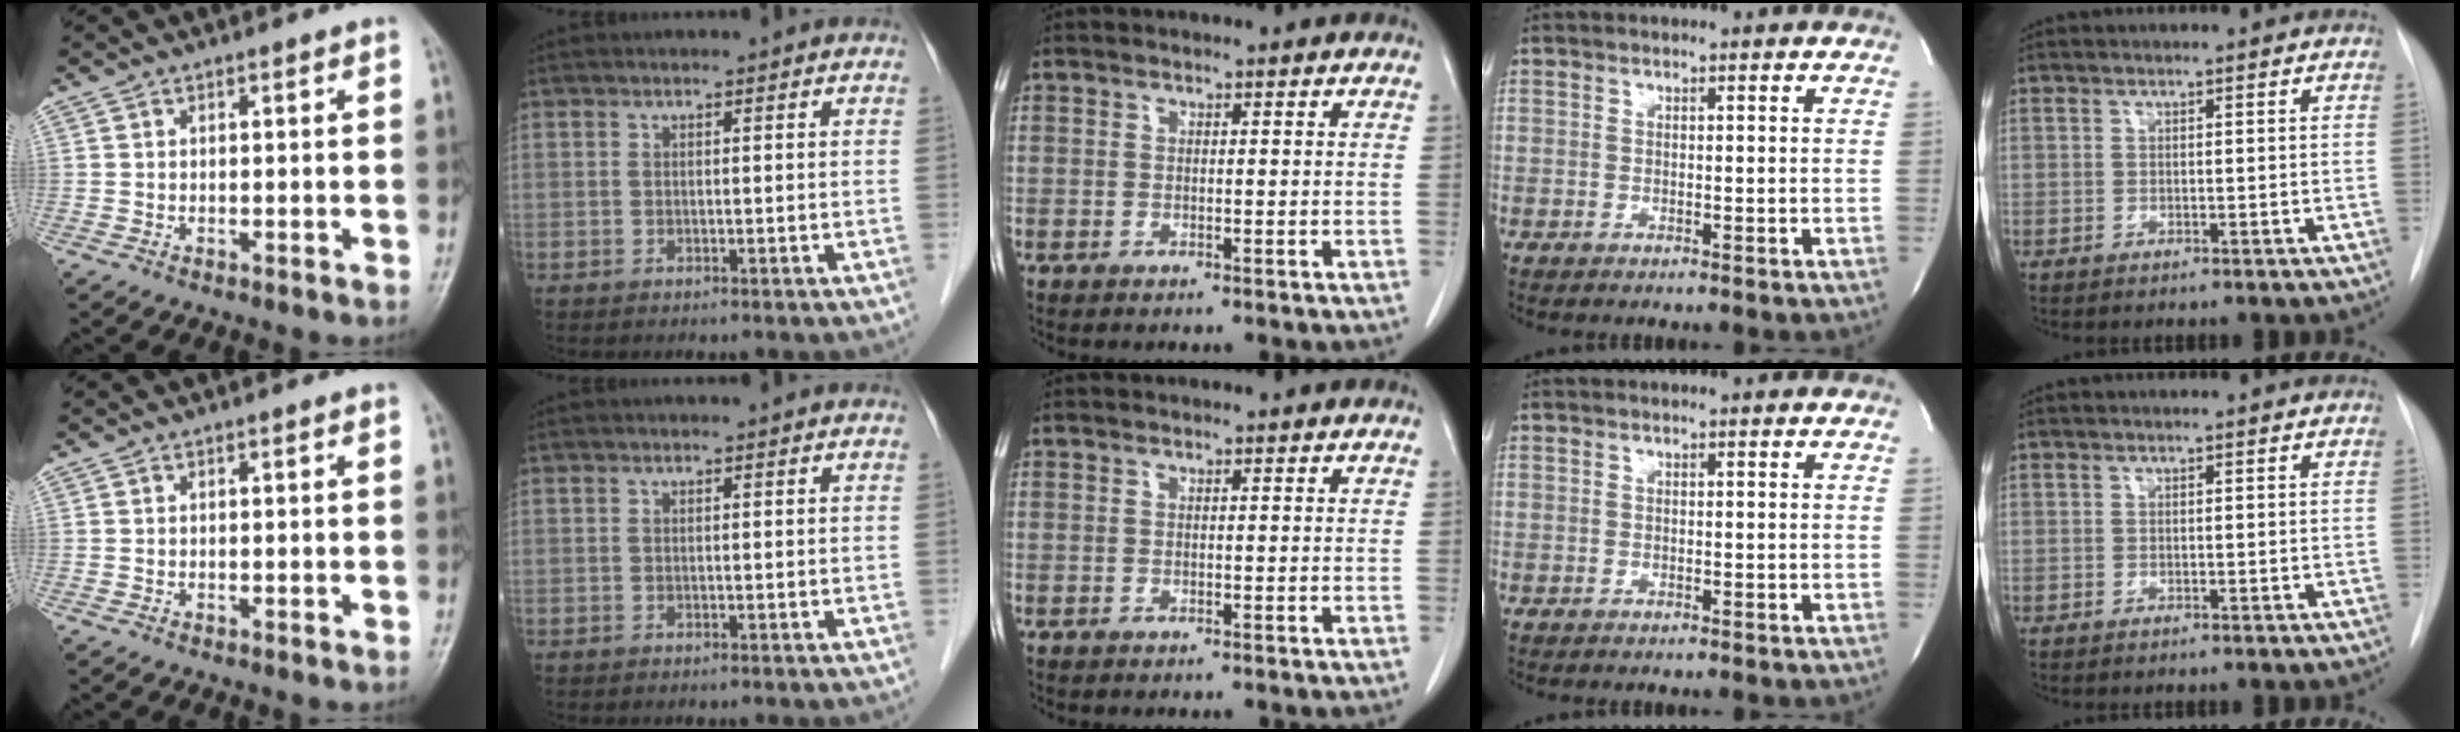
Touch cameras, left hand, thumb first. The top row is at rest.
{}